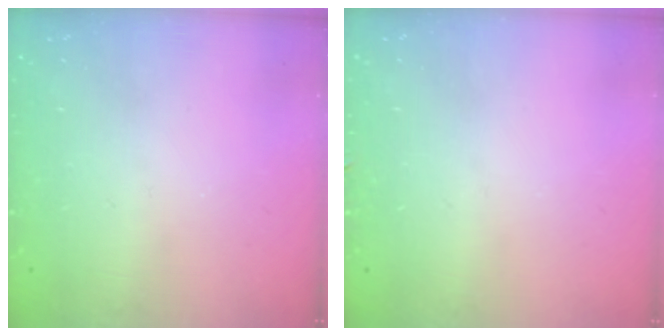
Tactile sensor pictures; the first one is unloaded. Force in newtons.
{"total": 2.8, "press": 2.8, "slide": 0.3}